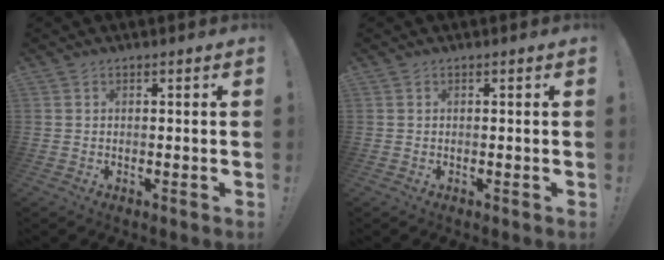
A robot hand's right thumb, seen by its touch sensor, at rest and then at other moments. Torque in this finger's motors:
{"motor_torque": [0.00, 0.00, 0.00, 0.00, 0.00]}